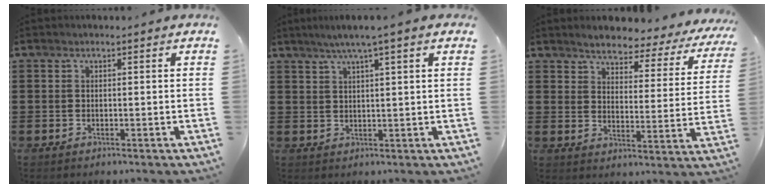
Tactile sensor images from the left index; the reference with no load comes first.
{"total": 3.6, "force": [2.2, -0.4, 2.8], "torque": [-0.057, -0.001, 0.036]}
{"total": 4.0, "force": [3.7, 0.9, 1.1], "torque": [-0.038, -0.030, 0.055]}